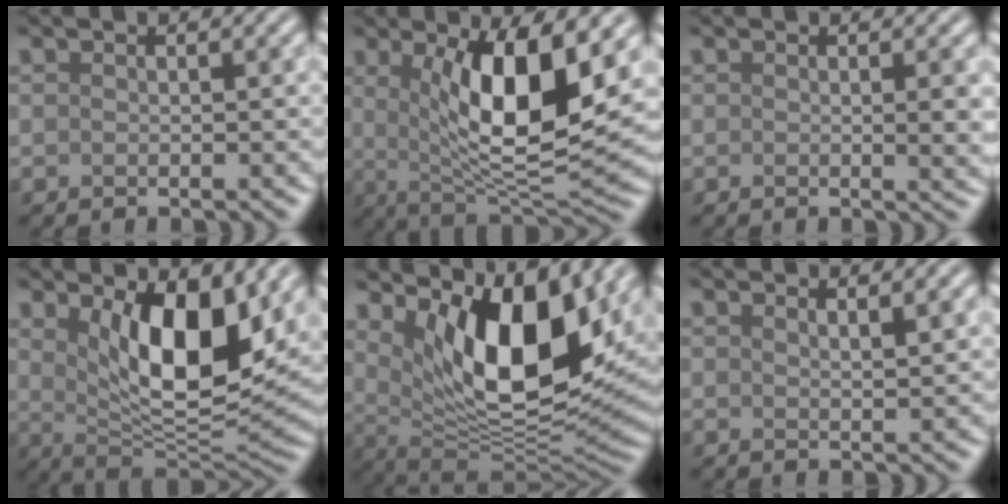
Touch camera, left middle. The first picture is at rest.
{"total": 9.7, "force": [2.1, 2.8, 9.0], "torque": [-0.143, -0.019, 0.043]}
{"total": 2.3, "force": [0.2, 0.6, 2.2], "torque": [-0.021, -0.003, 0.000]}
{"total": 9.1, "force": [2.8, 3.5, 7.9], "torque": [-0.130, -0.023, 0.052]}
{"total": 11.6, "force": [4.1, 4.9, 9.6], "torque": [-0.149, -0.019, 0.076]}
{"total": 1.5, "force": [1.1, 0.5, 1.0], "torque": [-0.001, 0.002, 0.012]}